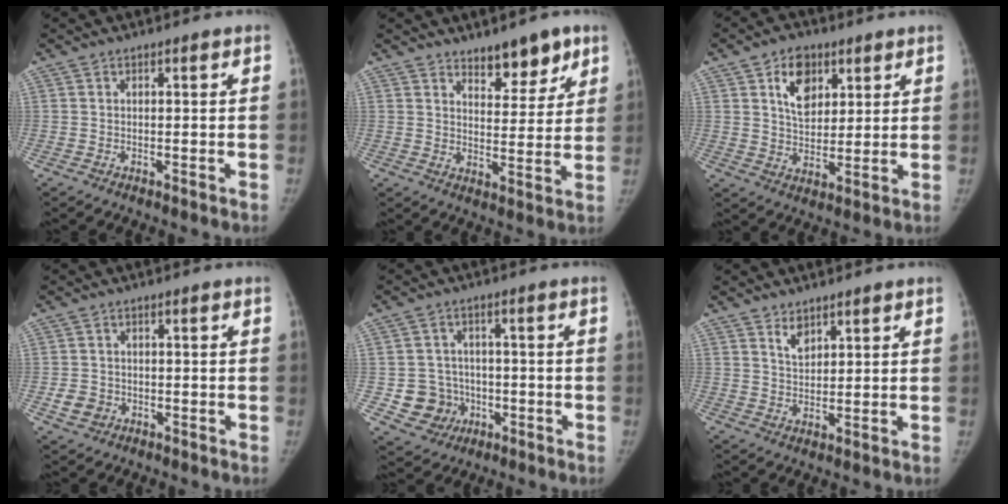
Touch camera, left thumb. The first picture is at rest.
{"total": 8.2, "force": [5.8, 3.7, 4.5], "torque": [-0.025, -0.040, 0.087]}
{"total": 9.1, "force": [4.0, 6.2, 5.3], "torque": [-0.054, -0.020, 0.068]}
{"total": 3.8, "force": [-1.3, 3.2, 1.5], "torque": [-0.016, 0.008, -0.019]}
{"total": 8.4, "force": [-2.0, 7.9, 1.8], "torque": [-0.002, 0.018, -0.024]}
{"total": 3.3, "force": [2.2, 1.9, 1.6], "torque": [-0.014, -0.019, 0.045]}